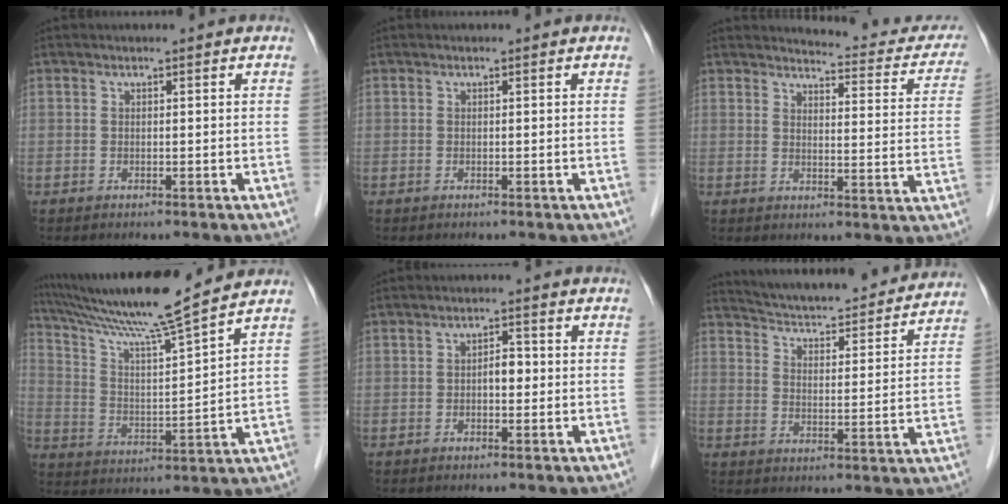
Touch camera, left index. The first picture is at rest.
{"total": 0.0}
{"total": 13.5, "force": [13.0, 2.4, 3.0], "torque": [-0.011, -0.047, 0.125]}
{"total": 15.1, "force": [13.1, -1.8, 7.3], "torque": [-0.139, 0.005, 0.226]}
{"total": 2.3, "force": [-0.3, 1.2, 2.0], "torque": [-0.027, 0.007, -0.006]}
{"total": 21.4, "force": [20.1, 3.3, 6.6], "torque": [-0.099, -0.012, 0.265]}